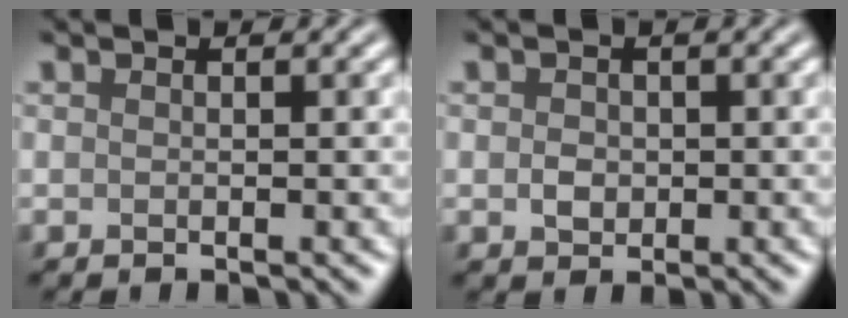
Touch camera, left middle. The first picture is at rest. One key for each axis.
{"total": 1.4, "fx": 0.0, "fy": 1.2, "fz": 0.7, "tx": -0.013, "ty": -0.003, "tz": -0.003}